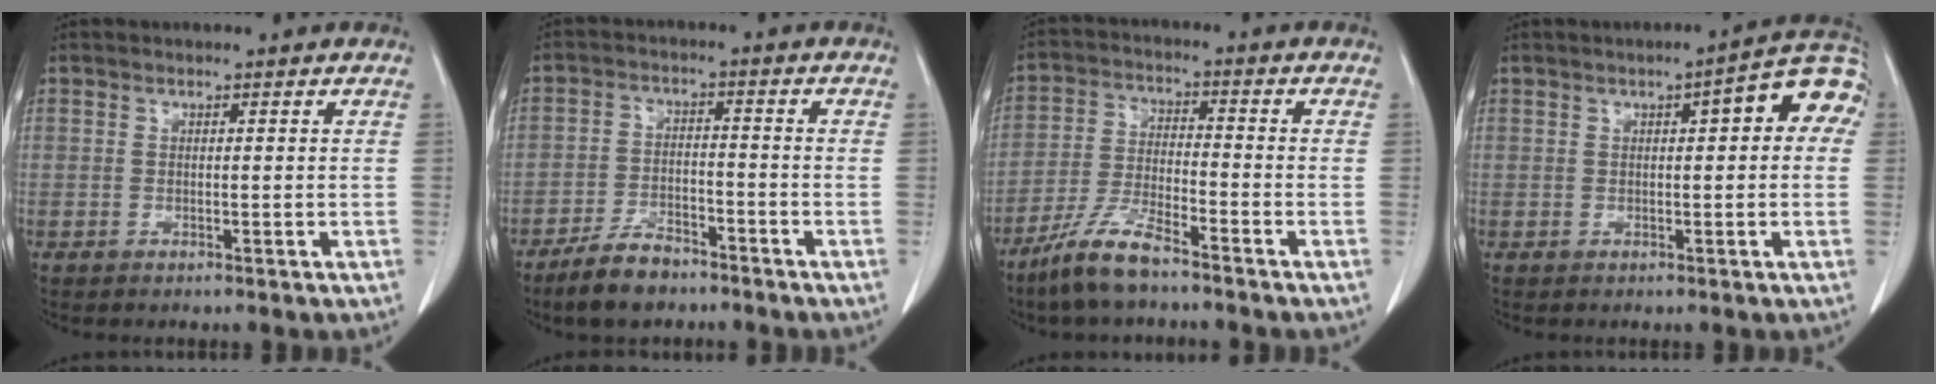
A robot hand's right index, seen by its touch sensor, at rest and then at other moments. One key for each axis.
{"total": 6.7, "fx": -5.4, "fy": 2.4, "fz": 3.2, "tx": -0.064, "ty": -0.005, "tz": -0.096}
{"total": 8.3, "fx": -6.4, "fy": 1.1, "fz": 5.1, "tx": -0.112, "ty": -0.018, "tz": -0.128}
{"total": 8.2, "fx": 2.2, "fy": 2.0, "fz": 7.7, "tx": -0.095, "ty": 0.030, "tz": 0.018}